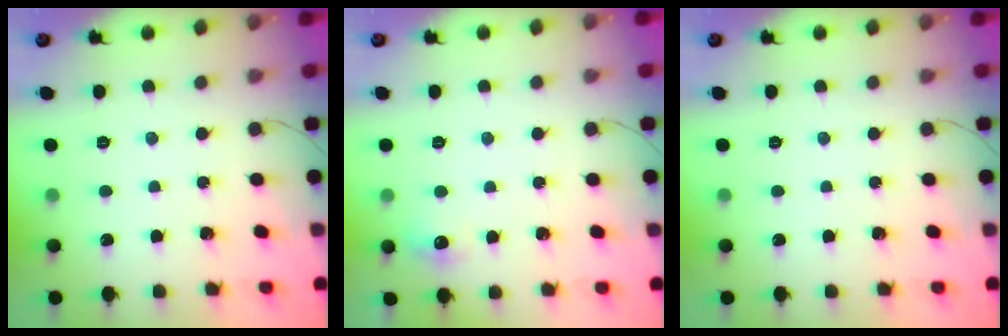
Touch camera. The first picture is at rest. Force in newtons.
{"total": 5.1, "press": 4.9, "slide": 1.2}
{"total": 0.0}